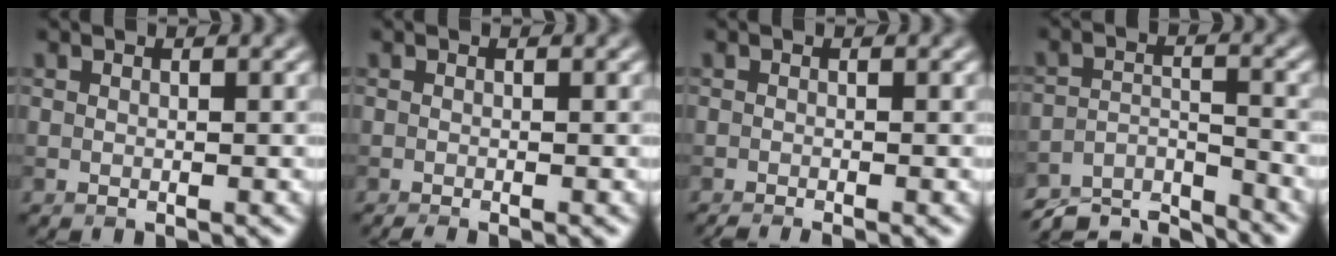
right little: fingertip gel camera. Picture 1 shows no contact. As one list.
[{"total": 0.8, "force": [-0.6, 0.1, 0.5], "torque": [-0.003, -0.004, -0.012]}, {"total": 1.4, "force": [-1.1, 0.2, 1.0], "torque": [-0.004, -0.005, -0.020]}, {"total": 6.5, "force": [-6.1, 1.3, 1.8], "torque": [-0.035, -0.013, -0.109]}]